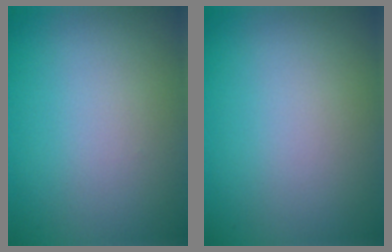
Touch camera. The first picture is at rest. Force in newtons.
{"total": 0.0}